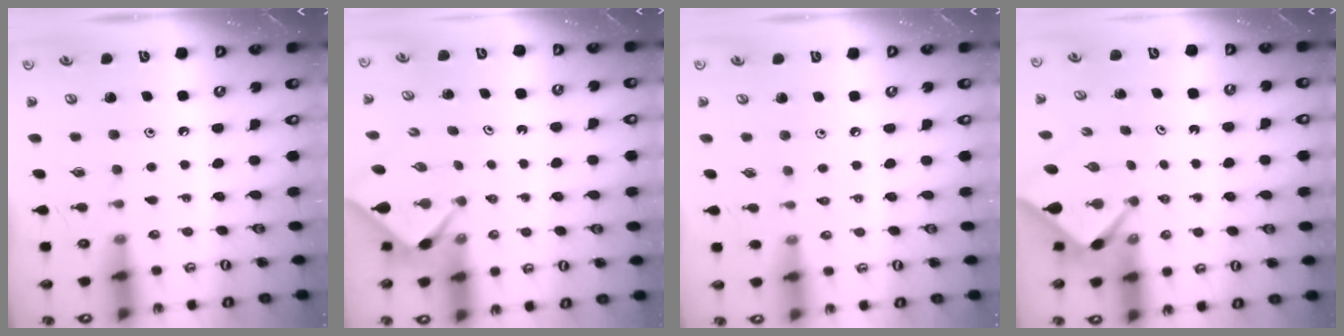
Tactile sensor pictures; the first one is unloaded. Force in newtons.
{"total": 2.3, "press": 2.3, "slide": 0.1}
{"total": 2.8, "press": 2.7, "slide": 0.6}
{"total": 2.5, "press": 2.5, "slide": 0.3}